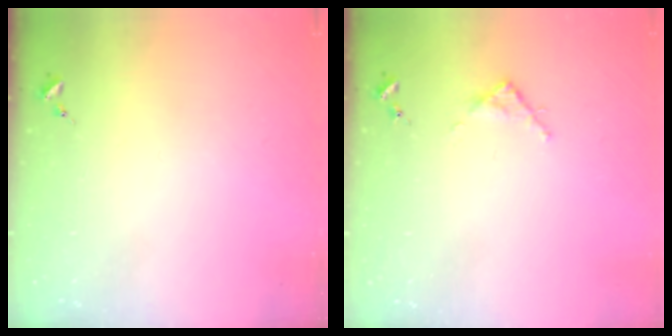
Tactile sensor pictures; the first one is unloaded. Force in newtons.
{"total": 2.8, "press": 2.8, "slide": 0.4}